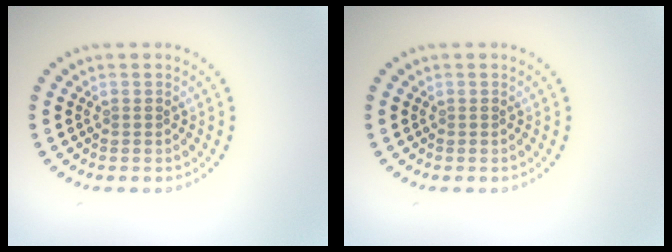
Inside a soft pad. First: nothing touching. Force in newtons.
{"total": 0.0}